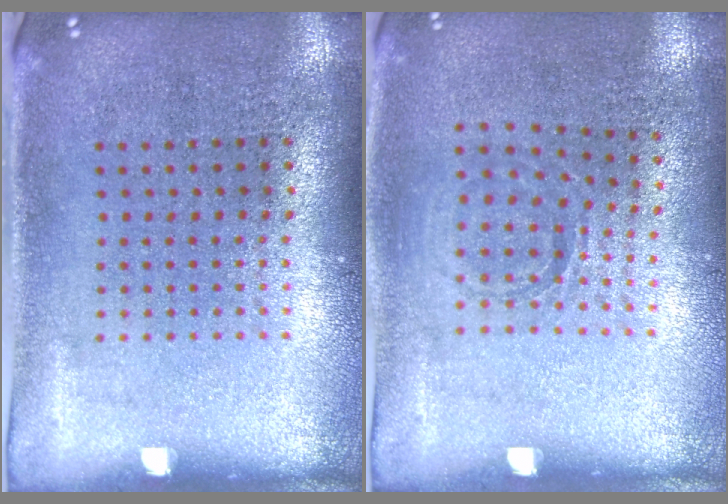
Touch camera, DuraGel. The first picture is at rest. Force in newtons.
{"total": 0.8, "press": 0.8, "slide": 0.2}